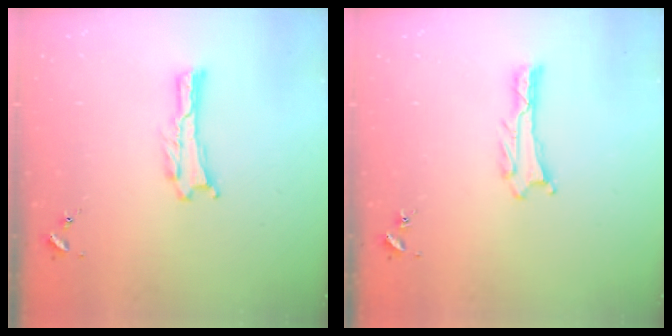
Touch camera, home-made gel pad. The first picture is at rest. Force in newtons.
{"total": 0.8, "press": 0.7, "slide": 0.1}